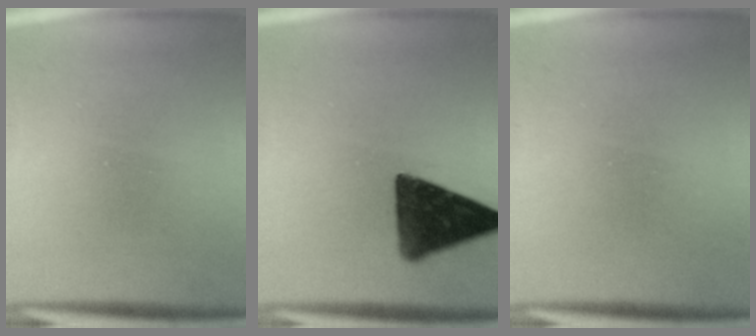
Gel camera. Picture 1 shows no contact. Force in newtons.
{"total": 13.8}
{"total": 1.6}